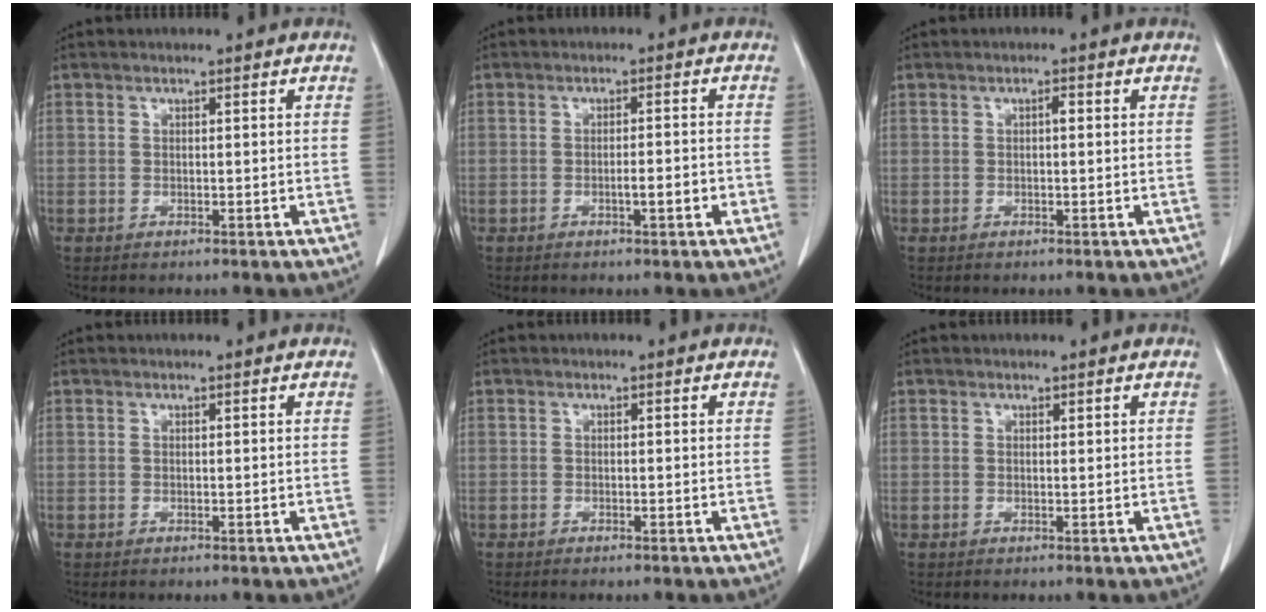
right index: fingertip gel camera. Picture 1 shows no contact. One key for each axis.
{"total": 2.7, "fx": -1.0, "fy": 0.3, "fz": 2.5, "tx": -0.040, "ty": 0.000, "tz": -0.016}
{"total": 0.9, "fx": 0.1, "fy": 0.3, "fz": 0.8, "tx": -0.013, "ty": 0.003, "tz": 0.001}
{"total": 0.0}
{"total": 0.5, "fx": -0.4, "fy": -0.1, "fz": 0.4, "tx": -0.008, "ty": 0.000, "tz": -0.006}
{"total": 0.0}